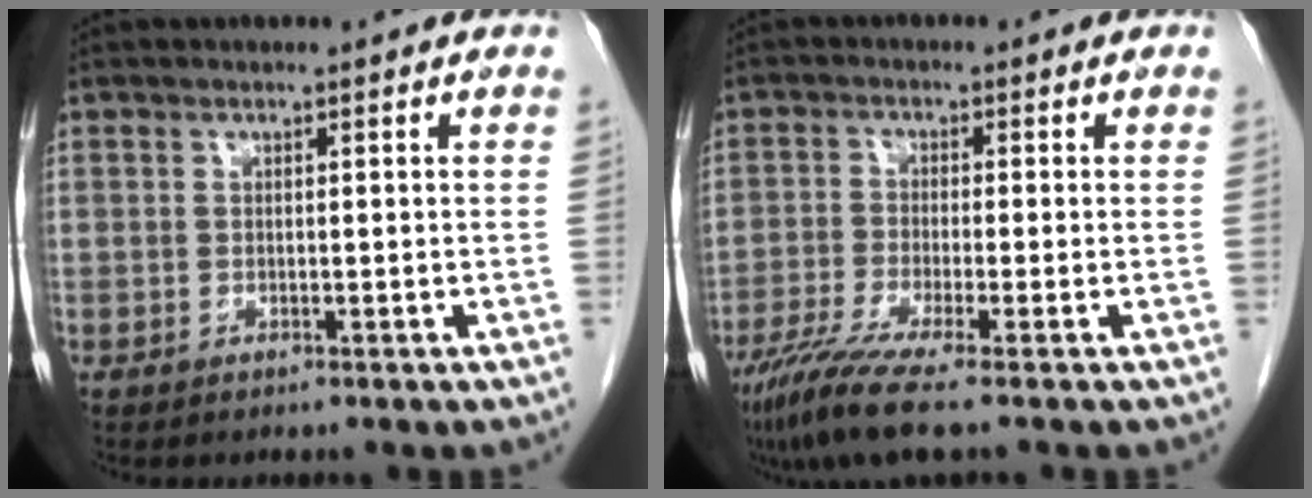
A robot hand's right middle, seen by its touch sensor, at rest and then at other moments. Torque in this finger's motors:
{"motor_torque": [1.23, -0.91, 0.16, 0.11]}